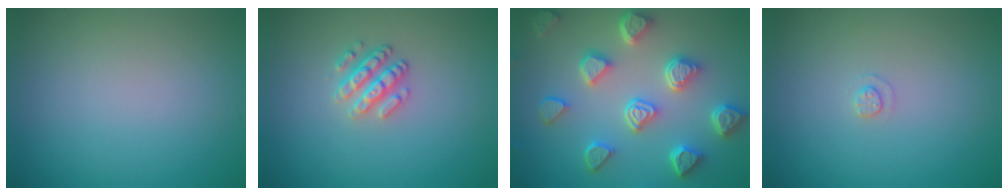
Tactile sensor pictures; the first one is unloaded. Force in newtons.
{"total": 2.5, "press": 2.3, "slide": 0.9}
{"total": 6.7, "press": 5.4, "slide": 3.9}
{"total": 0.9, "press": 0.9, "slide": 0.2}